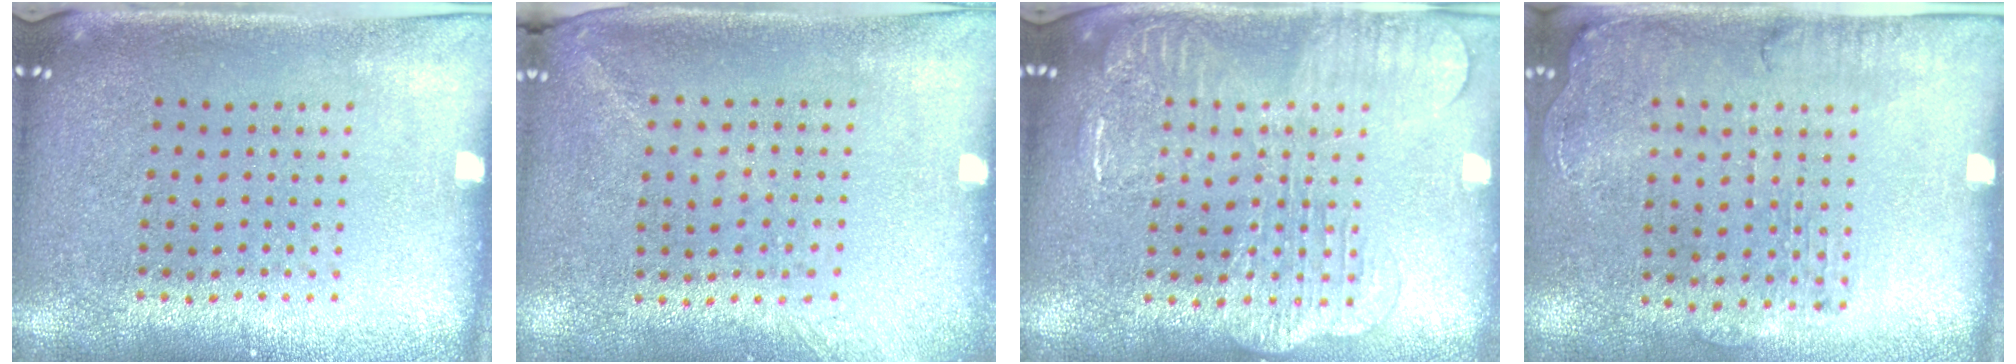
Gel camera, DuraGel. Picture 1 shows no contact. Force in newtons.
{"total": 1.3, "press": 1.0, "slide": 0.8}
{"total": 2.2, "press": 2.1, "slide": 0.5}
{"total": 1.3, "press": 1.2, "slide": 0.6}